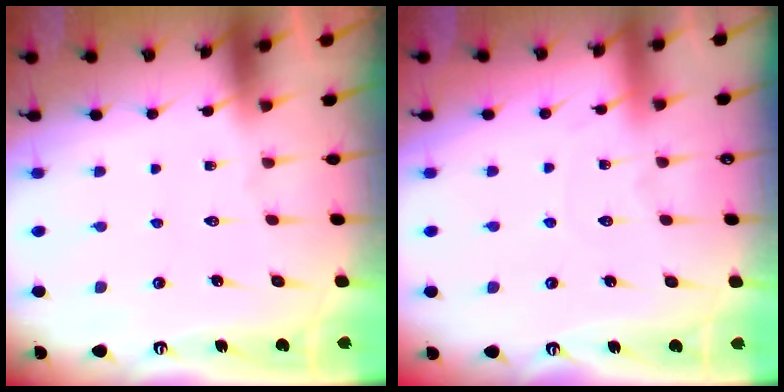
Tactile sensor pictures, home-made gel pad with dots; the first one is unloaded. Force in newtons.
{"total": 2.7, "press": 2.7, "slide": 0.3}